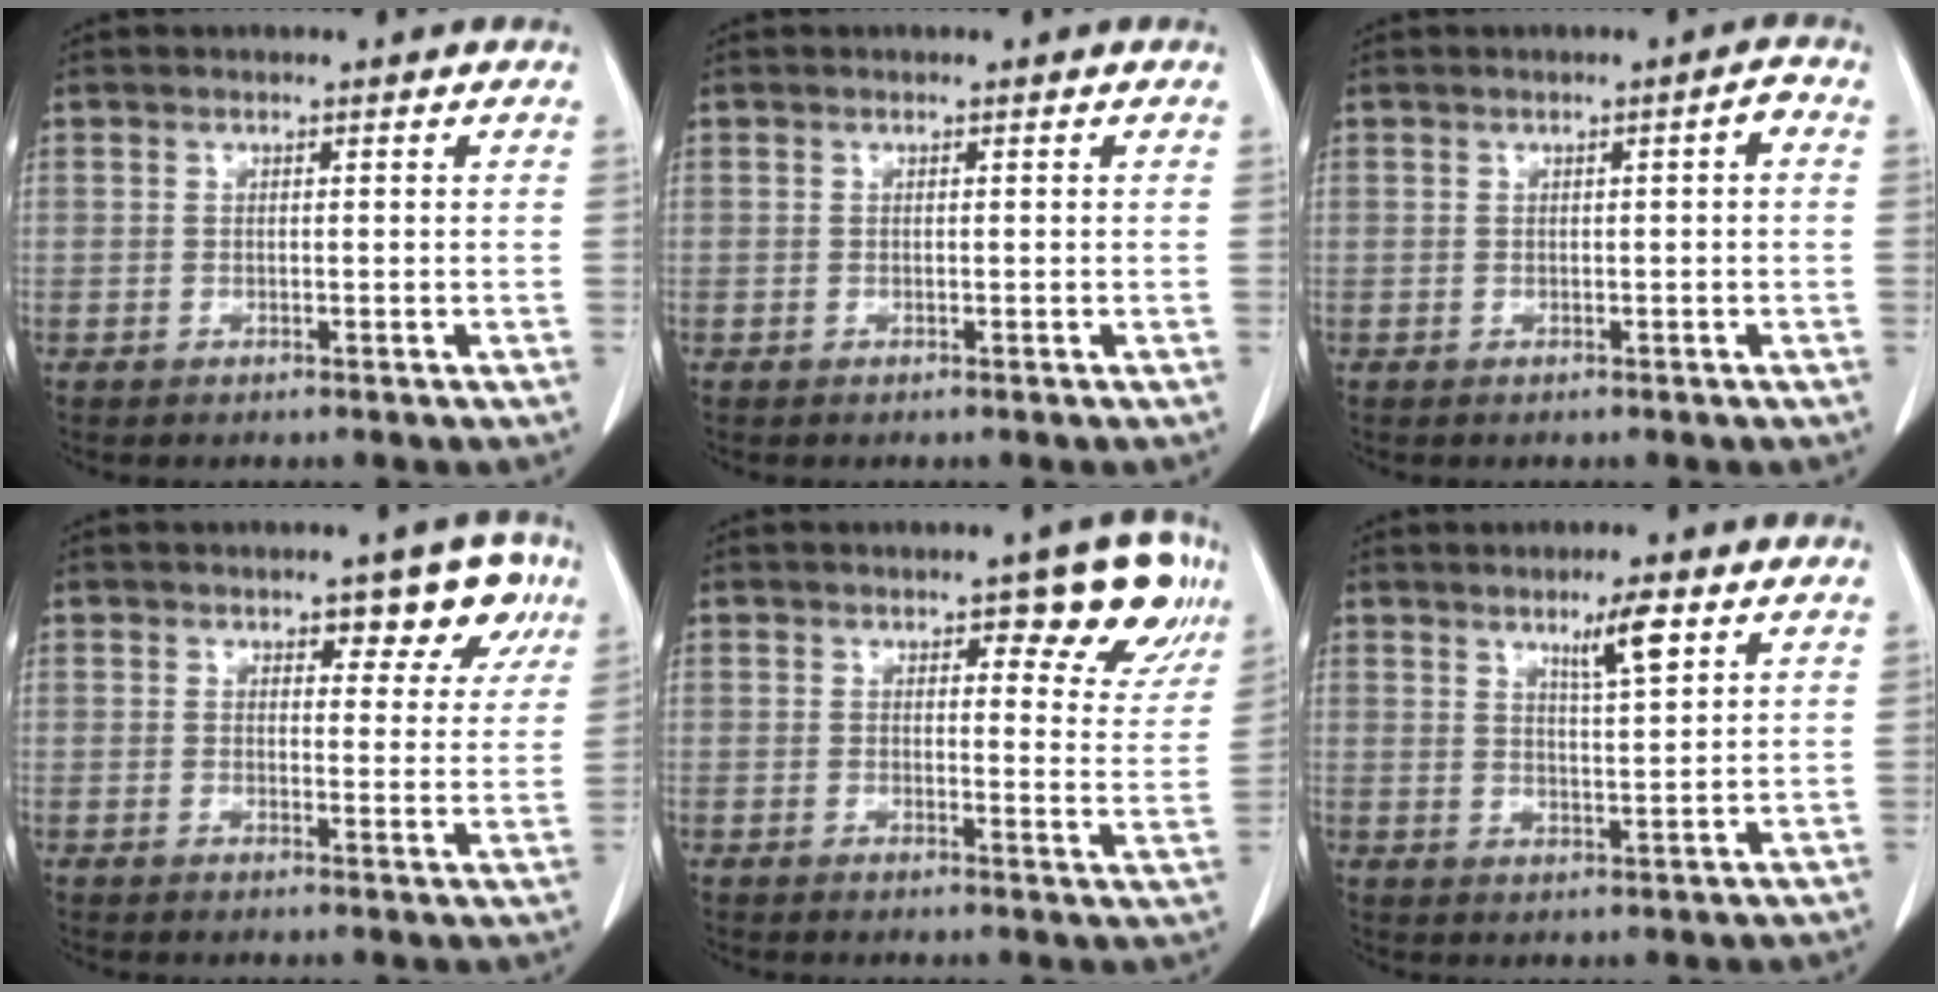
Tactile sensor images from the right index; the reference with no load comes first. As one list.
[{"total": 0.0}, {"total": 1.5, "force": [0.1, 0.2, 1.5], "torque": [-0.020, 0.005, 0.001]}, {"total": 6.2, "force": [3.8, 3.1, 3.7], "torque": [-0.023, 0.004, 0.042]}, {"total": 8.4, "force": [5.2, 3.0, 5.9], "torque": [-0.052, -0.005, 0.057]}, {"total": 5.1, "force": [3.0, 0.4, 4.1], "torque": [-0.068, -0.001, 0.053]}]